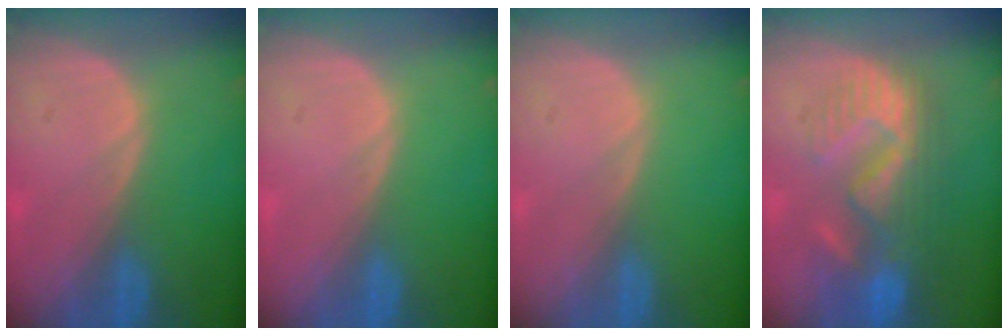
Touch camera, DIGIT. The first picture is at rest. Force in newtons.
{"total": 0.0}
{"total": 0.0}
{"total": 11.0, "press": 9.6, "slide": 5.2}